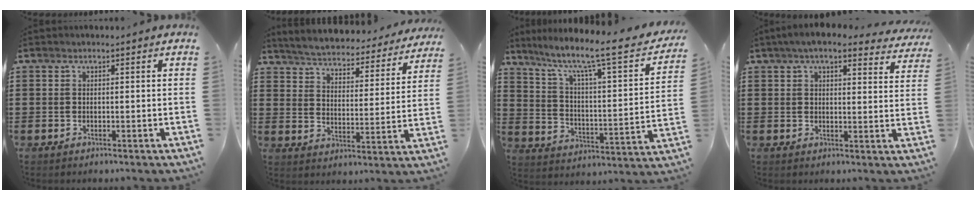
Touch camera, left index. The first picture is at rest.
{"total": 4.2, "force": [4.2, -0.2, 0.4], "torque": [-0.031, -0.036, 0.065]}
{"total": 8.0, "force": [5.9, 0.7, 5.3], "torque": [-0.120, -0.051, 0.086]}
{"total": 5.7, "force": [4.9, 1.4, 2.6], "torque": [-0.058, -0.009, 0.088]}